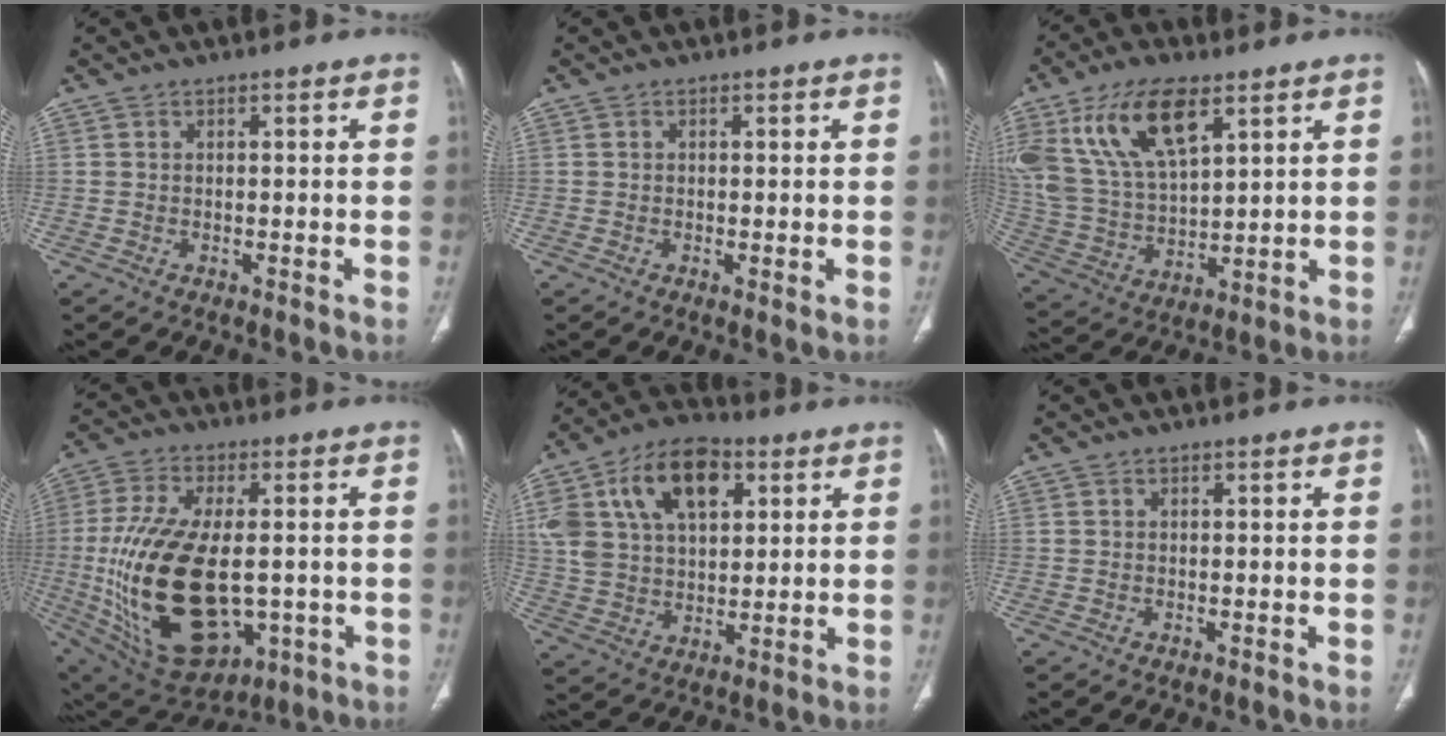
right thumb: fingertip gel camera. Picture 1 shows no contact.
{"total": 0.8, "force": [-0.1, 0.2, 0.8], "torque": [-0.016, -0.004, -0.004]}
{"total": 18.4, "force": [9.1, 8.7, 13.4], "torque": [-0.254, -0.023, 0.183]}
{"total": 25.3, "force": [-2.8, 13.8, 21.0], "torque": [-0.422, -0.014, -0.016]}
{"total": 19.8, "force": [7.5, 12.3, 13.6], "torque": [-0.241, 0.005, 0.130]}
{"total": 0.0}